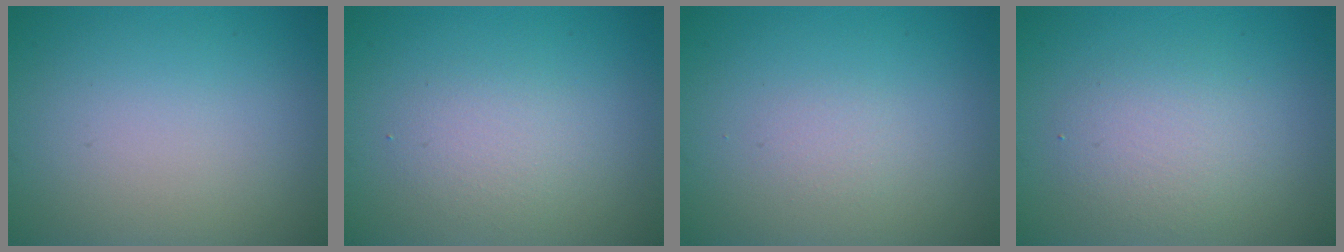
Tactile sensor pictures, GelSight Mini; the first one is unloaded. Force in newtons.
{"total": 1.9, "press": 1.9, "slide": 0.1}
{"total": 0.8, "press": 0.7, "slide": 0.1}
{"total": 2.9, "press": 2.9, "slide": 0.0}